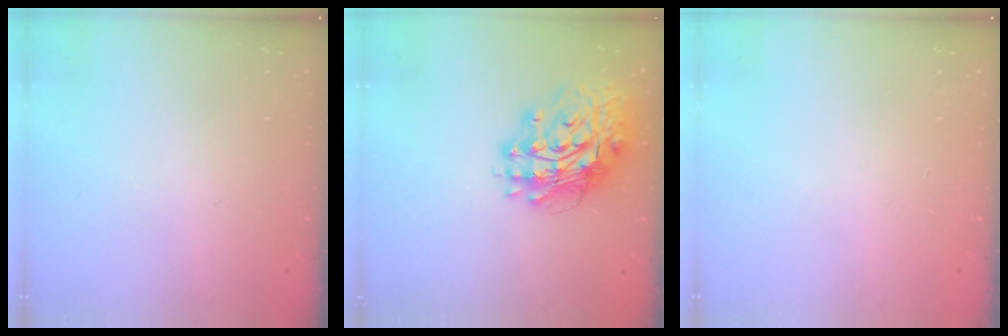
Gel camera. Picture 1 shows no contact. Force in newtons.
{"total": 16.0, "press": 15.9, "slide": 2.1}
{"total": 0.0}